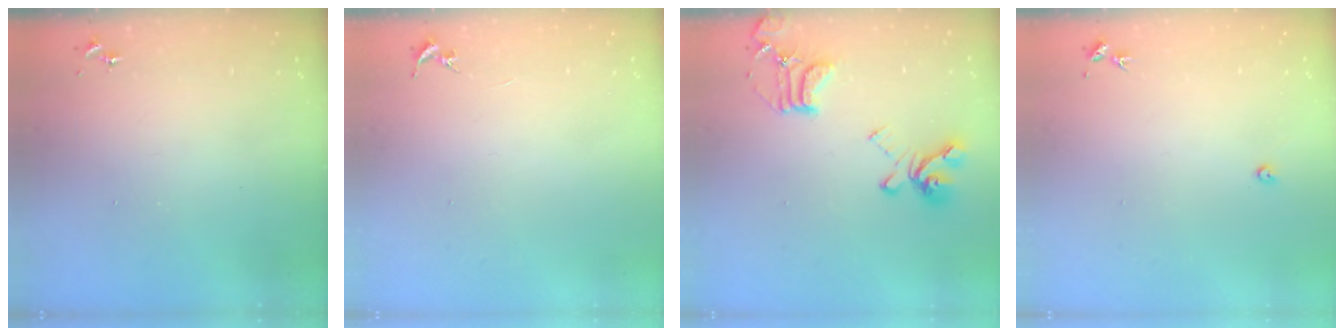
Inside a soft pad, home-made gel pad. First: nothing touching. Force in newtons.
{"total": 0.0}
{"total": 18.0, "press": 17.9, "slide": 1.9}
{"total": 2.2, "press": 2.2, "slide": 0.3}